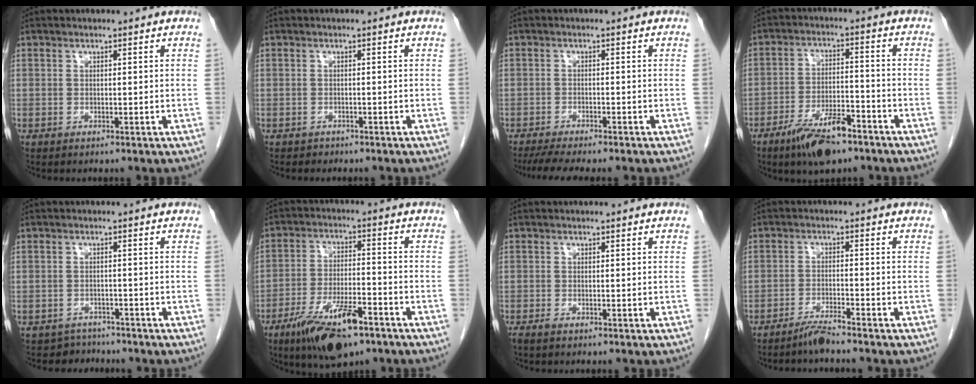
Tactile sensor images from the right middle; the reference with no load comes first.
{"total": 0.9, "force": [-0.7, 0.5, -0.1], "torque": [-0.010, 0.001, -0.013]}
{"total": 6.5, "force": [-5.5, 0.4, 3.4], "torque": [-0.049, -0.014, -0.086]}
{"total": 9.5, "force": [-6.5, 2.8, 6.2], "torque": [-0.114, -0.006, -0.113]}
{"total": 2.9, "force": [-2.5, 1.1, -1.1], "torque": [0.018, 0.002, -0.040]}
{"total": 12.5, "force": [-7.9, 3.3, 9.2], "torque": [-0.168, -0.014, -0.132]}
{"total": 0.7, "force": [-0.6, 0.0, 0.4], "torque": [-0.012, -0.002, -0.011]}
{"total": 2.9, "force": [-2.7, -0.5, 1.1], "torque": [-0.022, -0.010, -0.053]}